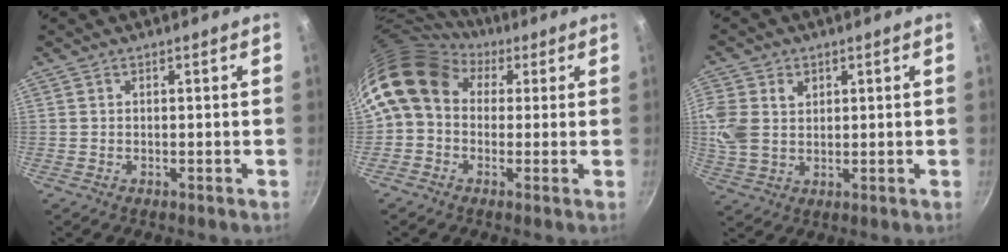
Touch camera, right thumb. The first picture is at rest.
{"total": 12.0, "force": [3.8, 9.3, 6.5], "torque": [-0.106, 0.014, 0.045]}
{"total": 9.6, "force": [2.2, 7.4, 5.7], "torque": [-0.122, -0.002, 0.043]}